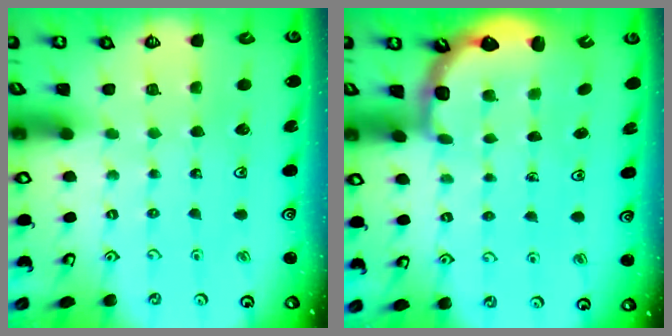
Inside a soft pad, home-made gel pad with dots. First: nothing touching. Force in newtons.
{"total": 2.7, "press": 2.1, "slide": 1.7}